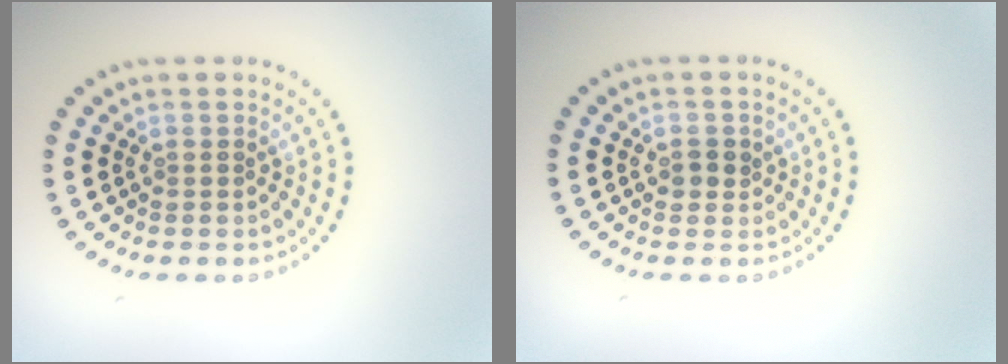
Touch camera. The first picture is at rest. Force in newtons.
{"total": 1.3, "press": 1.3, "slide": 0.4}